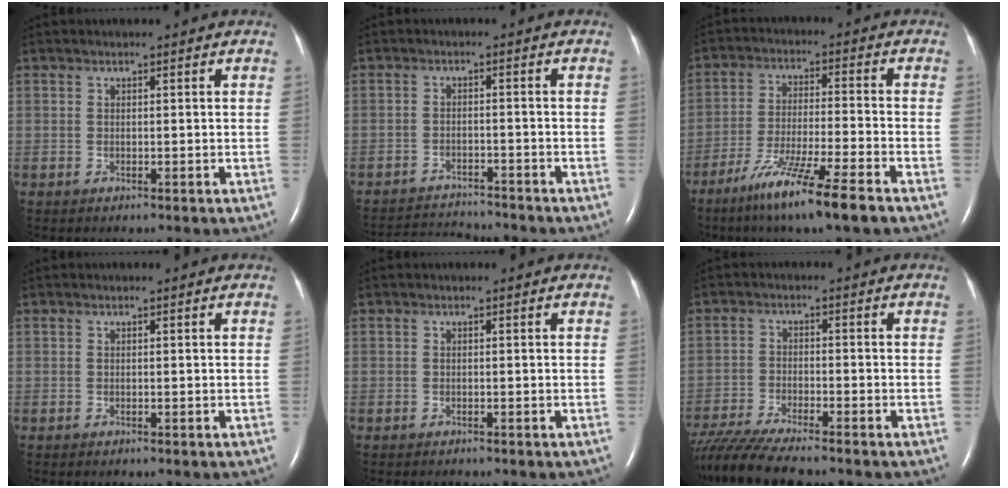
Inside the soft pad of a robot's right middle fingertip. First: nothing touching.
{"total": 7.0, "force": [-7.0, 0.0, 0.4], "torque": [-0.013, -0.003, -0.116]}
{"total": 11.6, "force": [-7.8, -0.7, 8.7], "torque": [-0.165, -0.039, -0.141]}
{"total": 0.0}
{"total": 0.9, "force": [-0.8, 0.1, 0.3], "torque": [-0.008, -0.003, -0.010]}
{"total": 10.9, "force": [-9.5, 0.3, 5.3], "torque": [-0.097, -0.029, -0.160]}